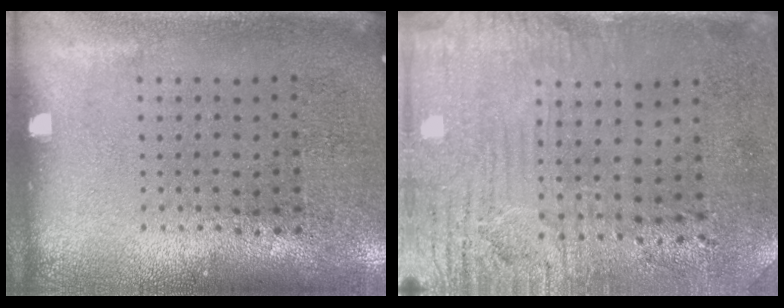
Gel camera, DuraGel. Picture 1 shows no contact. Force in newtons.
{"total": 3.2, "press": 2.7, "slide": 1.8}